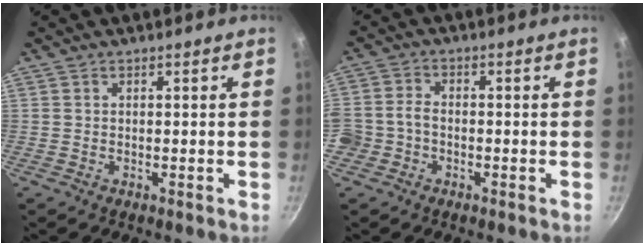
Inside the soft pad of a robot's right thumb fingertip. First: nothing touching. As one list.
[{"total": 4.9, "force": [-1.9, 4.0, 2.2], "torque": [-0.038, 0.029, -0.042]}]